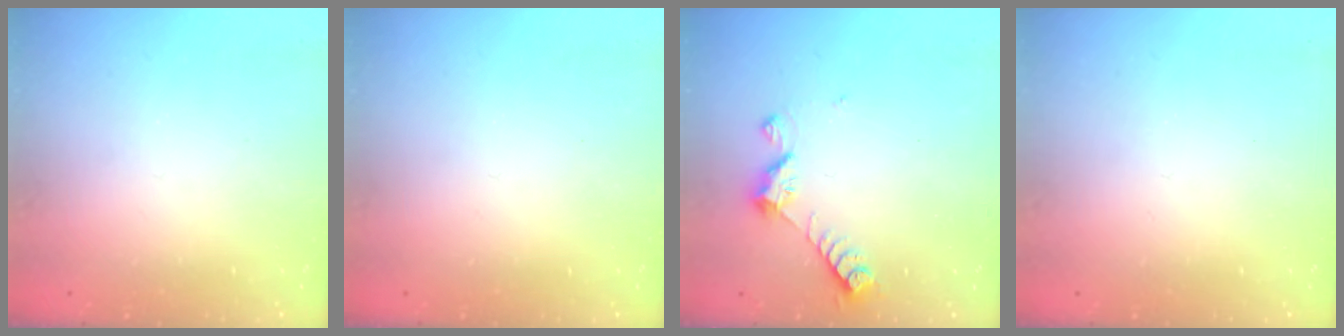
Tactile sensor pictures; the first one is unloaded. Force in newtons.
{"total": 0.0}
{"total": 7.2, "press": 7.2, "slide": 0.5}
{"total": 0.0}